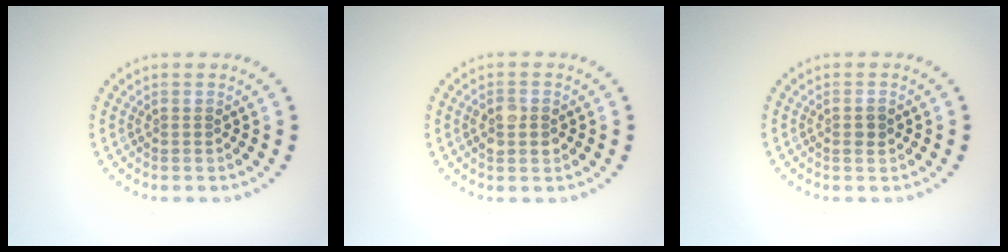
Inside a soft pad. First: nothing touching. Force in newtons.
{"total": 2.5, "press": 2.5, "slide": 0.1}
{"total": 1.1, "press": 1.1, "slide": 0.2}